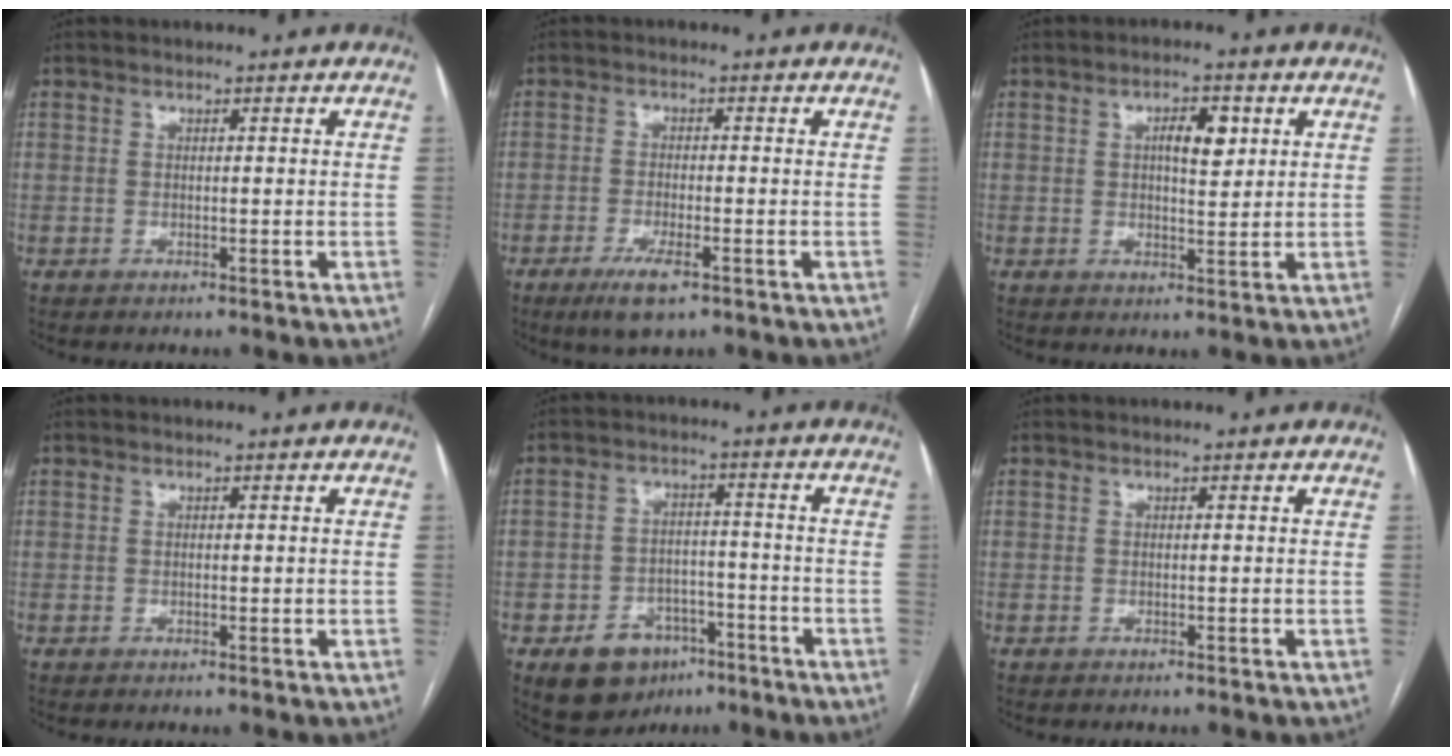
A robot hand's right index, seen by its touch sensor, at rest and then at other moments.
{"total": 5.0, "force": [-3.0, 1.0, 3.9], "torque": [-0.078, -0.010, -0.049]}
{"total": 4.6, "force": [1.5, 1.6, 4.0], "torque": [-0.064, 0.006, 0.023]}
{"total": 0.0}
{"total": 8.6, "force": [-4.8, 6.2, 3.6], "torque": [-0.063, 0.013, -0.068]}
{"total": 0.0}